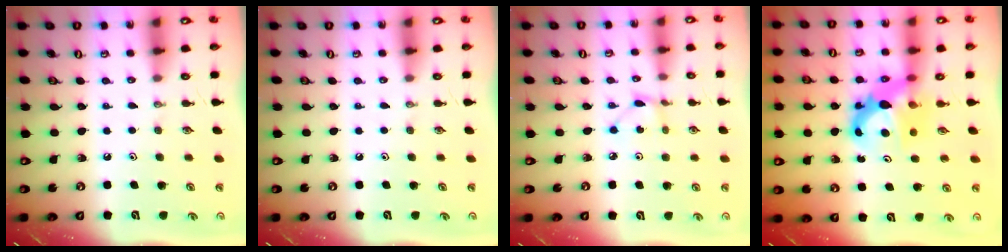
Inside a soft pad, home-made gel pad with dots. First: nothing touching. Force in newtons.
{"total": 0.0}
{"total": 2.0, "press": 2.0, "slide": 0.2}
{"total": 8.6, "press": 8.5, "slide": 0.5}